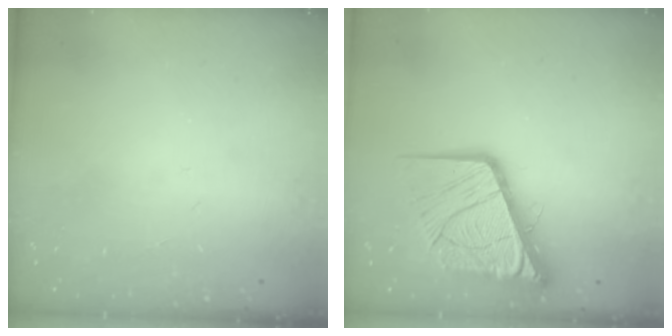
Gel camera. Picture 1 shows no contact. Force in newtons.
{"total": 16.5, "press": 16.4, "slide": 2.0}